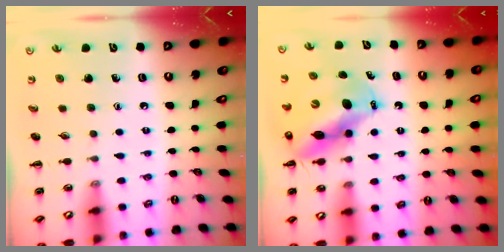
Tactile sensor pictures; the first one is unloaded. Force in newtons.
{"total": 13.0, "press": 12.5, "slide": 3.3}